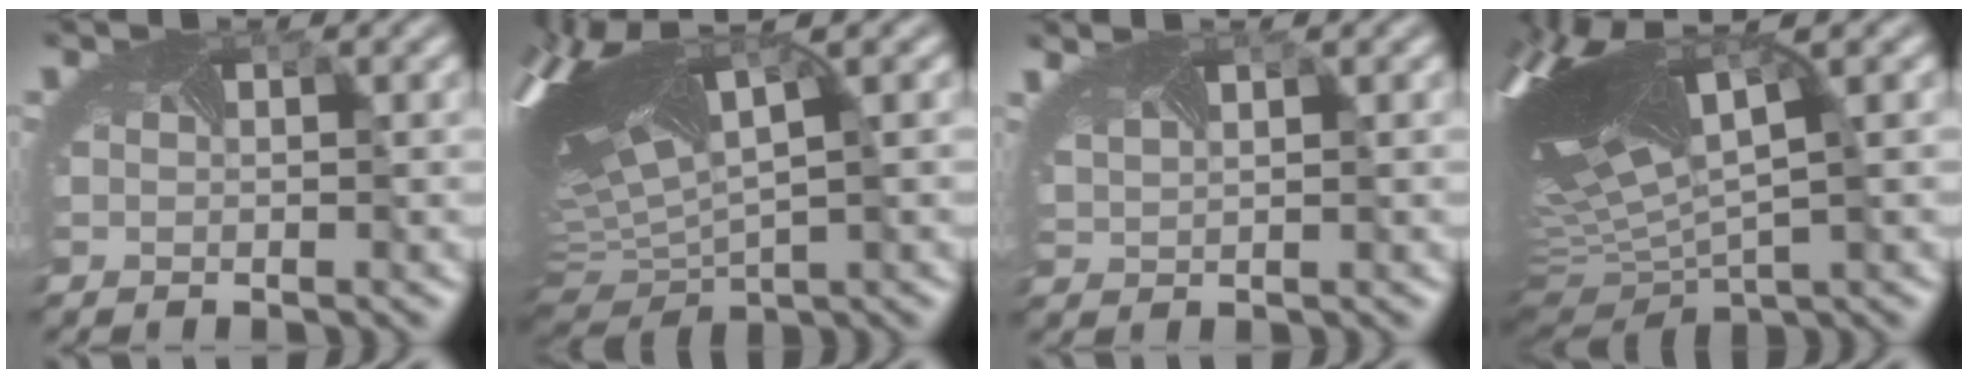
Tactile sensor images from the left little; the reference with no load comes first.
{"total": 11.6, "force": [2.8, 5.2, 10.0], "torque": [-0.261, -0.001, 0.079]}
{"total": 2.6, "force": [2.0, 0.8, 1.4], "torque": [-0.055, 0.006, 0.039]}
{"total": 12.5, "force": [2.3, 5.0, 11.2], "torque": [-0.273, -0.013, 0.077]}